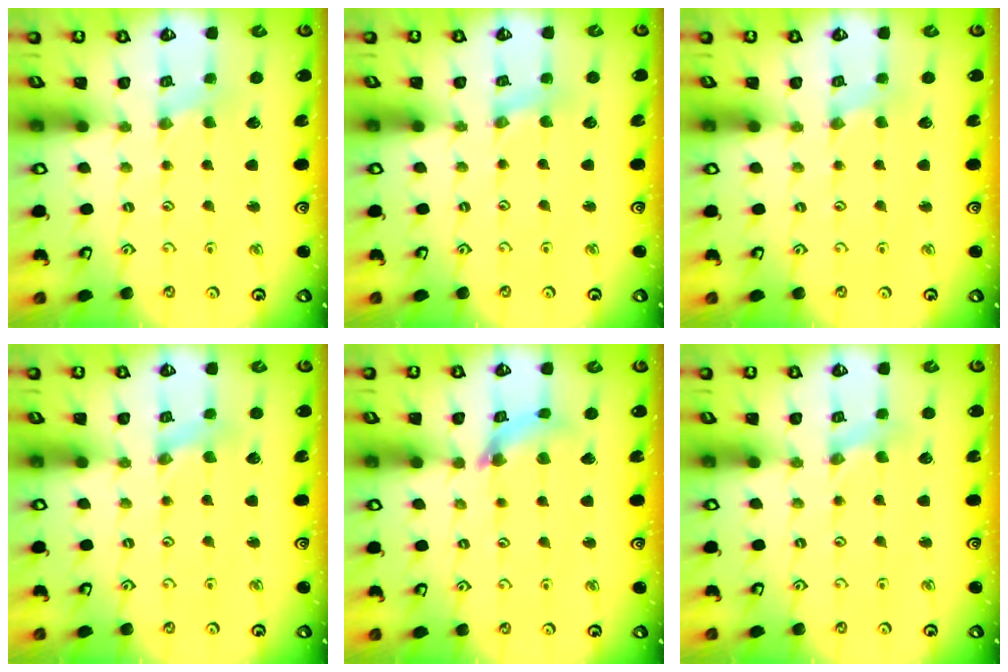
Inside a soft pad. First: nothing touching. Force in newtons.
{"total": 1.0, "press": 1.0, "slide": 0.1}
{"total": 0.0}
{"total": 0.0}
{"total": 6.6, "press": 6.5, "slide": 0.7}
{"total": 0.0}